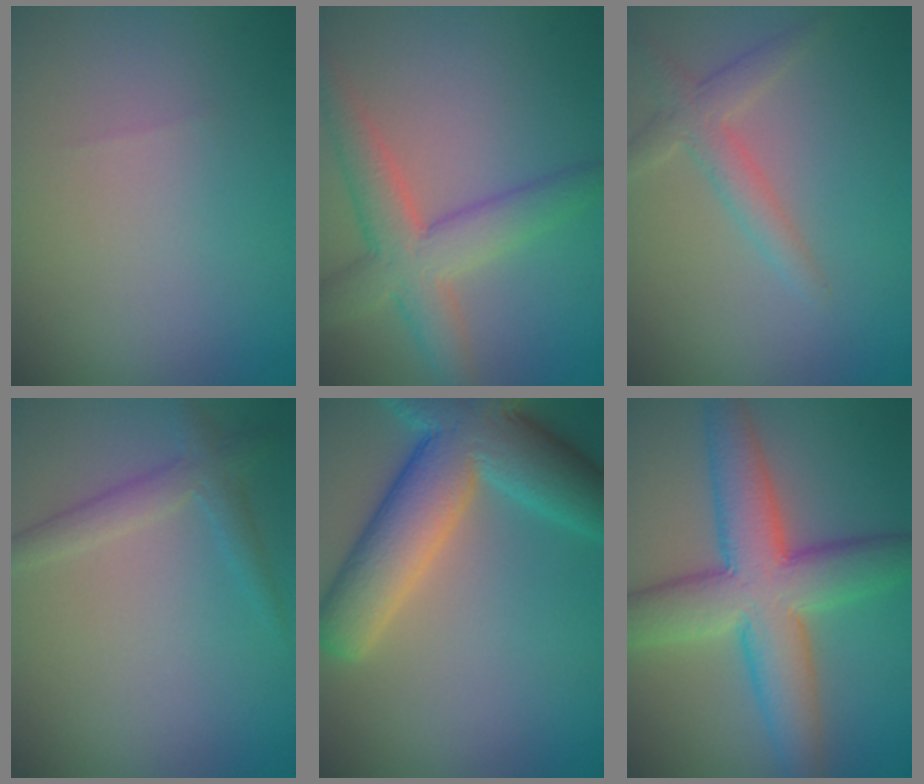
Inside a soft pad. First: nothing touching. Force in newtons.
{"total": 5.5, "press": 5.5, "slide": 0.2}
{"total": 2.5, "press": 2.5, "slide": 0.1}
{"total": 2.3, "press": 2.3, "slide": 0.1}
{"total": 10.4, "press": 10.4, "slide": 0.7}
{"total": 9.1, "press": 9.1, "slide": 0.7}